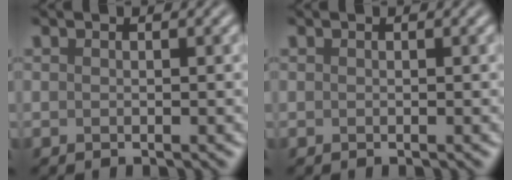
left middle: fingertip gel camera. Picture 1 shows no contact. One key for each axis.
{"total": 0.0}